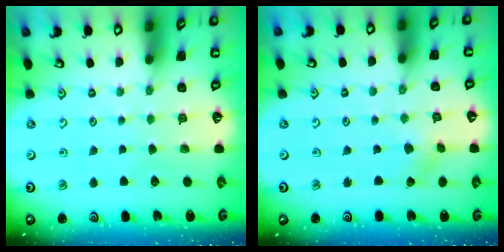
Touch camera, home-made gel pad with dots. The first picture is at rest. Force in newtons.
{"total": 1.1, "press": 1.1, "slide": 0.1}